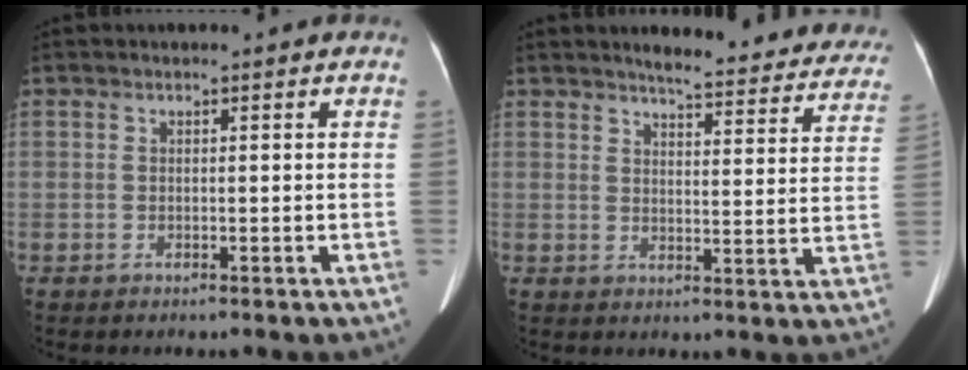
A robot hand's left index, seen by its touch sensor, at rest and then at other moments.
{"total": 17.9, "force": [16.5, 3.3, 6.0], "torque": [-0.049, -0.042, 0.176]}